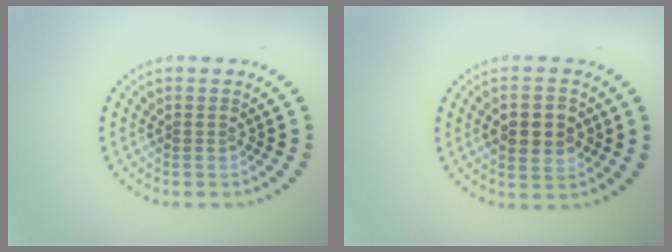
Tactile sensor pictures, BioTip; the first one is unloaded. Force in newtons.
{"total": 4.6, "press": 4.6, "slide": 0.3}